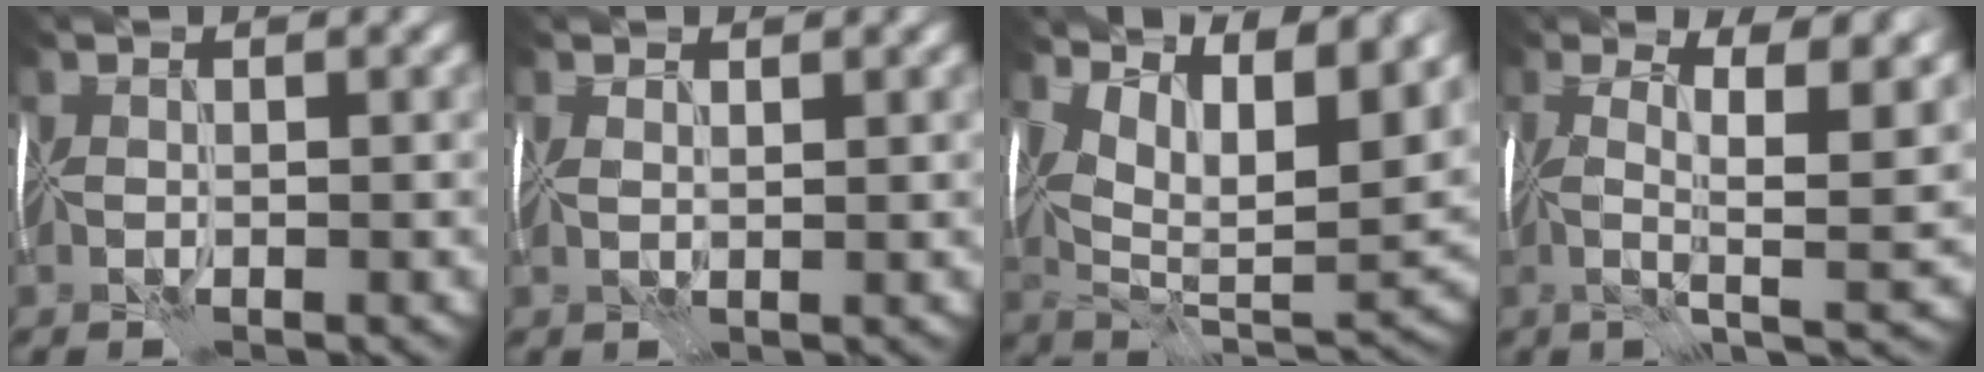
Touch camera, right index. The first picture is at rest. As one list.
[{"total": 1.0, "force": [0.9, 0.3, 0.3], "torque": [-0.008, 0.004, 0.017]}, {"total": 13.3, "force": [6.9, 5.8, 9.8], "torque": [-0.131, 0.014, 0.115]}, {"total": 10.2, "force": [2.2, 2.7, 9.6], "torque": [-0.128, 0.005, 0.031]}]